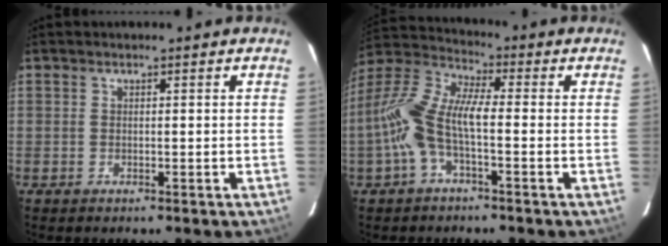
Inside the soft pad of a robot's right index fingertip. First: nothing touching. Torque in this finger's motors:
{"motor_torque": [0.42, -0.16, 0.50, 0.21]}